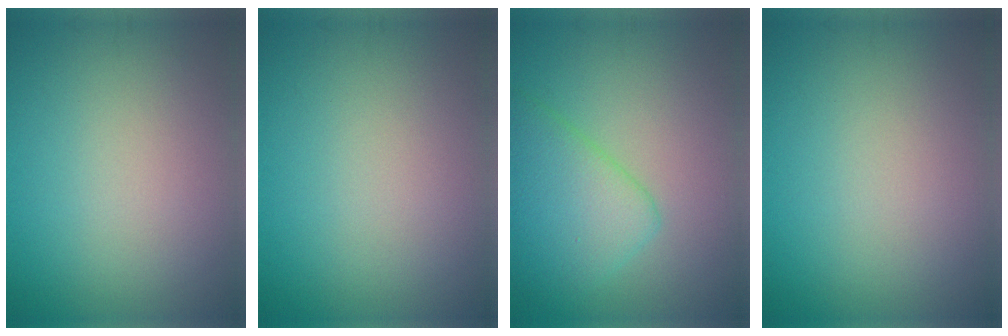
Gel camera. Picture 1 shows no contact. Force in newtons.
{"total": 0.0}
{"total": 5.4, "press": 5.4, "slide": 0.3}
{"total": 0.0}